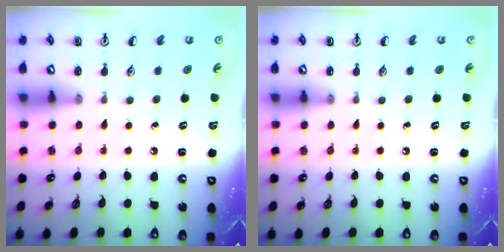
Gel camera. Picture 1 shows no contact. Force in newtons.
{"total": 0.0}